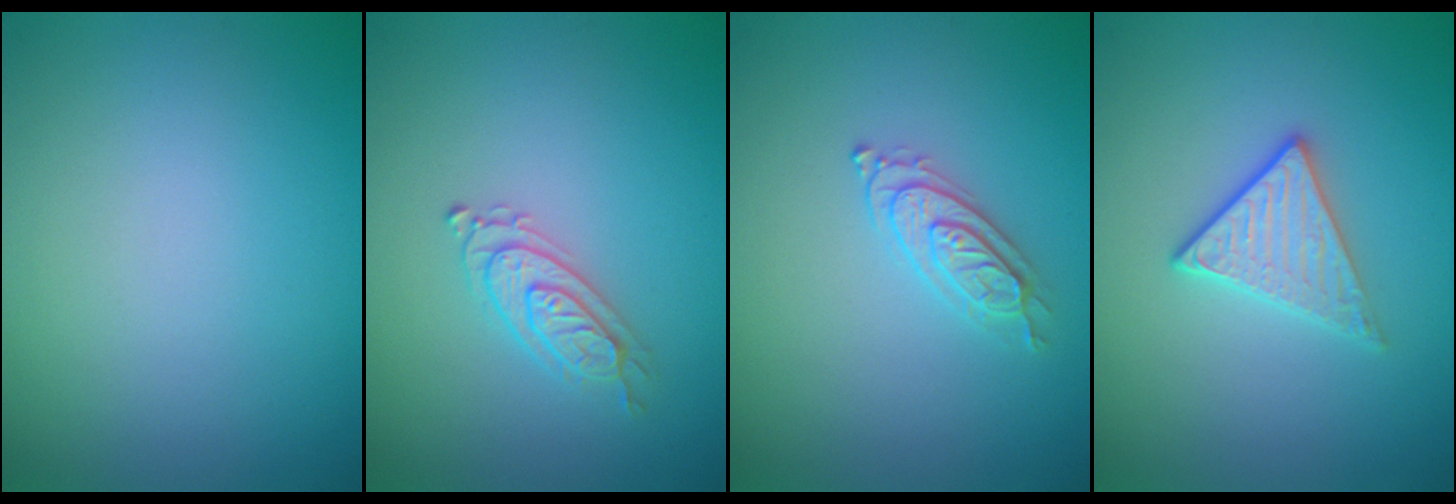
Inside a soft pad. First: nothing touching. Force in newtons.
{"total": 2.1, "press": 2.1, "slide": 0.4}
{"total": 2.2, "press": 2.2, "slide": 0.5}
{"total": 2.8, "press": 2.5, "slide": 1.2}